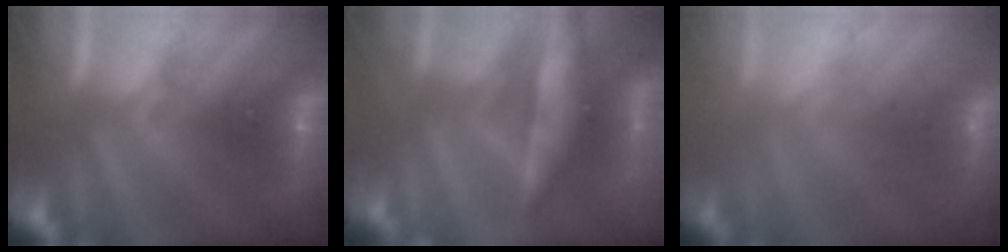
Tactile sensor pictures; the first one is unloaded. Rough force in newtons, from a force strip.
{"total": 6.7}
{"total": 5.6}